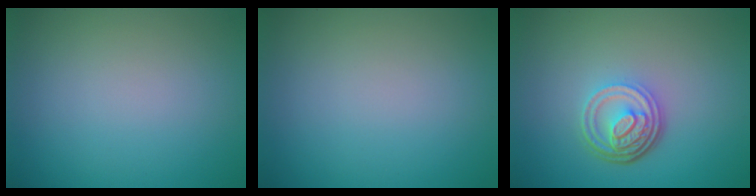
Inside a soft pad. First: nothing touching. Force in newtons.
{"total": 0.0}
{"total": 4.7, "press": 3.5, "slide": 3.2}